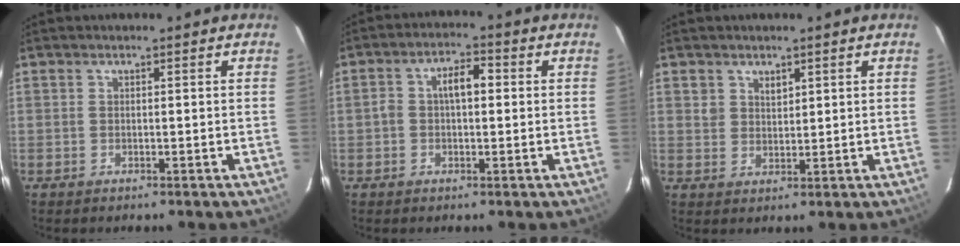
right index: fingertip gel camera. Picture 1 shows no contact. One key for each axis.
{"total": 5.2, "fx": 0.3, "fy": 2.8, "fz": 4.4, "tx": -0.077, "ty": 0.017, "tz": 0.005}
{"total": 3.0, "fx": 1.7, "fy": 2.3, "fz": 0.7, "tx": -0.004, "ty": 0.006, "tz": 0.034}